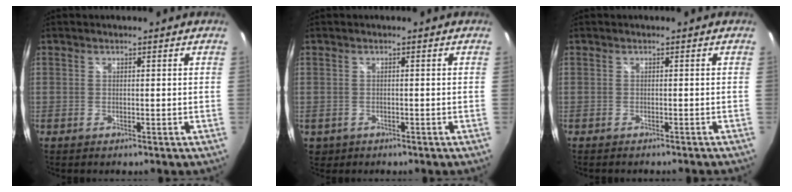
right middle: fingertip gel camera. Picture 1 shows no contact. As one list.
[{"total": 2.1, "force": [-0.2, 2.0, 0.7], "torque": [-0.018, -0.003, 0.002]}, {"total": 1.5, "force": [-1.4, 0.2, 0.6], "torque": [-0.014, -0.012, -0.019]}]